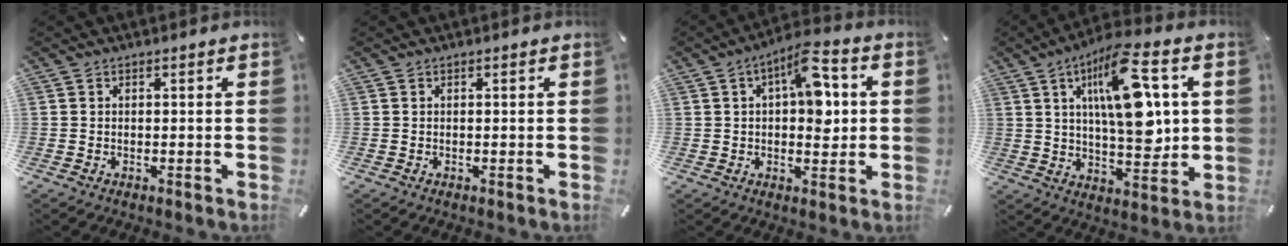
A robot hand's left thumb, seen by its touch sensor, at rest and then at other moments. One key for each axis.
{"total": 0.0}
{"total": 11.1, "fx": 2.4, "fy": 5.7, "fz": 9.2, "tx": -0.119, "ty": -0.005, "tz": 0.039}
{"total": 18.6, "fx": 5.6, "fy": 8.1, "fz": 15.8, "tx": -0.266, "ty": -0.014, "tz": 0.087}